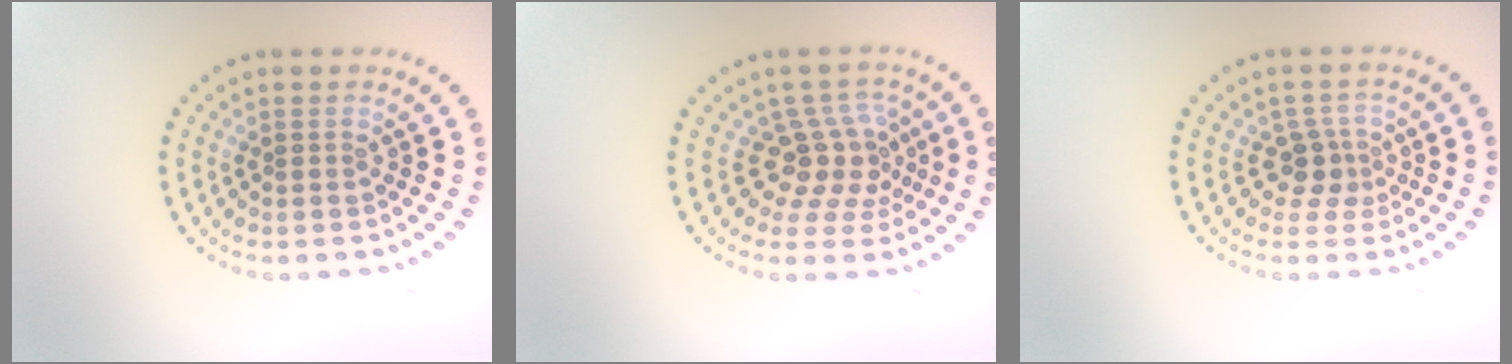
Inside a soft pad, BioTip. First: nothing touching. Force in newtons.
{"total": 3.8, "press": 2.9, "slide": 2.4}
{"total": 2.1, "press": 1.6, "slide": 1.4}